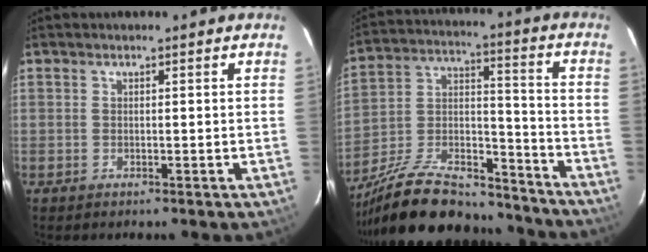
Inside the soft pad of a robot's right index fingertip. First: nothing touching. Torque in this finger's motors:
{"motor_torque": [0.75, -0.69, 0.70, 0.18]}